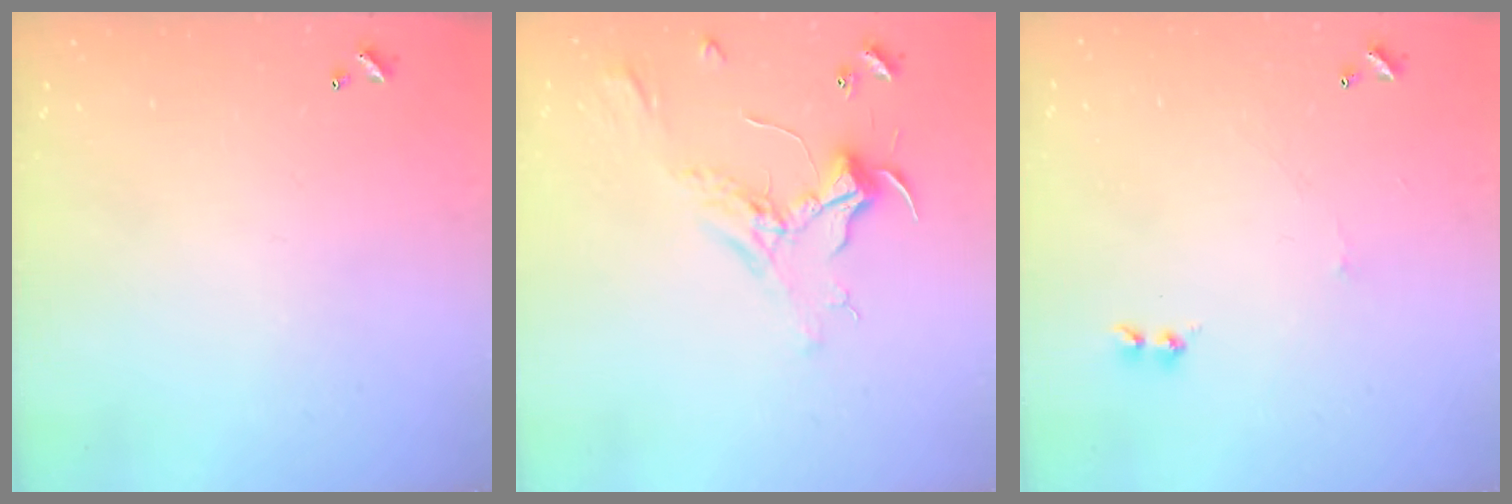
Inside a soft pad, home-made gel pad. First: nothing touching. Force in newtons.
{"total": 2.3, "press": 2.2, "slide": 0.8}
{"total": 1.5, "press": 1.4, "slide": 0.6}